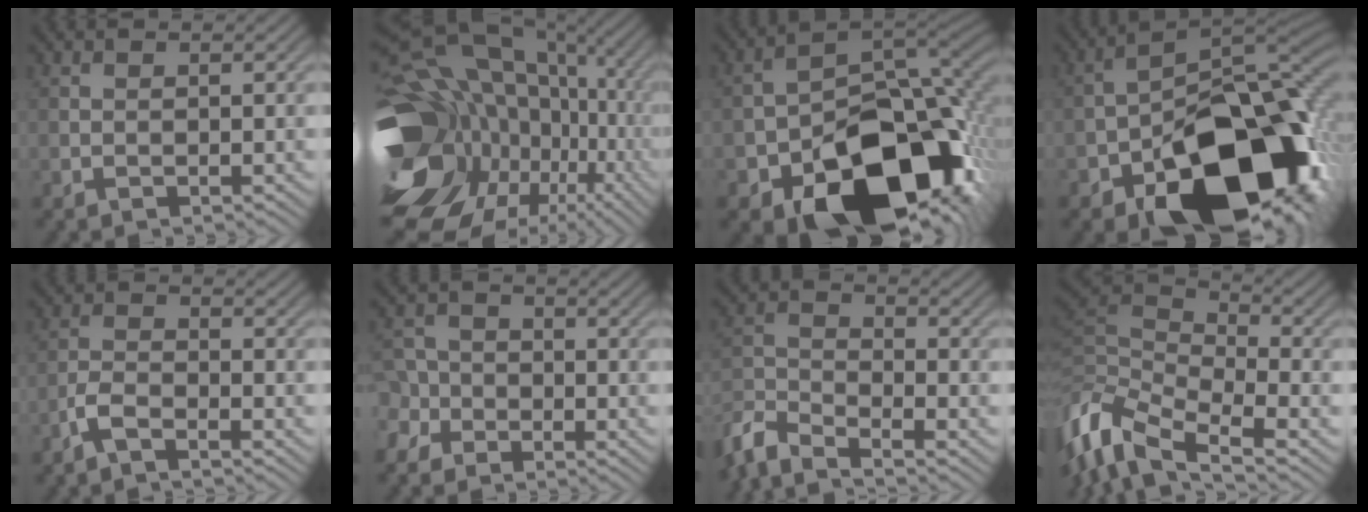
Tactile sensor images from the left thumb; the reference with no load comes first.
{"total": 21.7, "force": [-3.6, 16.9, 13.1], "torque": [-0.293, -0.014, -0.046]}
{"total": 19.8, "force": [-9.7, 12.0, 12.4], "torque": [-0.176, -0.055, -0.143]}
{"total": 20.9, "force": [-9.7, 11.9, 14.2], "torque": [-0.193, -0.039, -0.137]}
{"total": 3.0, "force": [-2.2, 0.8, 1.8], "torque": [-0.043, 0.002, -0.055]}
{"total": 4.8, "force": [-2.4, 3.8, 1.7], "torque": [-0.042, 0.000, -0.063]}
{"total": 7.0, "force": [-5.9, 1.8, 3.4], "torque": [-0.080, -0.014, -0.131]}
{"total": 12.0, "force": [-5.3, 5.3, 9.3], "torque": [-0.221, -0.004, -0.111]}